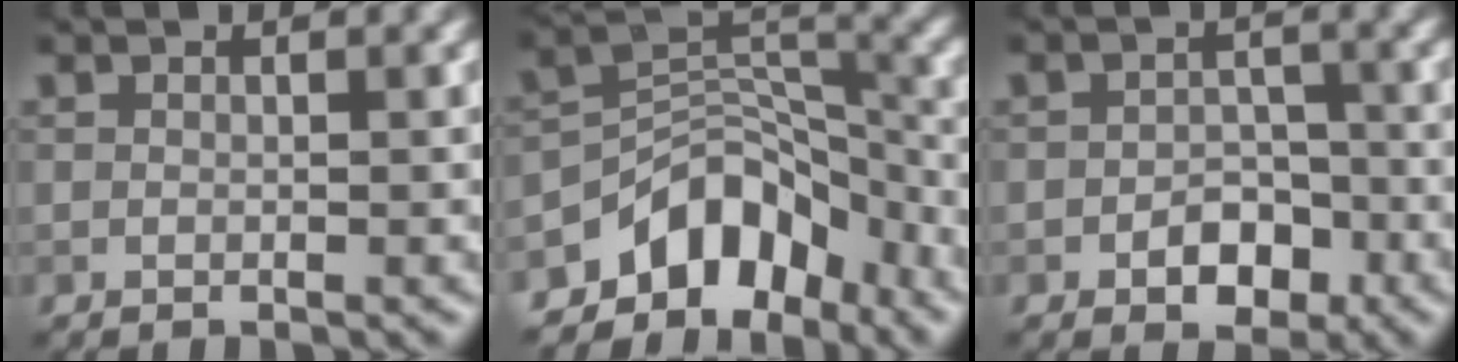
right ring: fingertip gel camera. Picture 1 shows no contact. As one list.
[{"total": 7.4, "force": [-5.0, 4.4, 3.1], "torque": [-0.017, 0.001, -0.091]}, {"total": 3.2, "force": [-1.5, 2.2, 1.8], "torque": [-0.017, 0.001, -0.024]}]